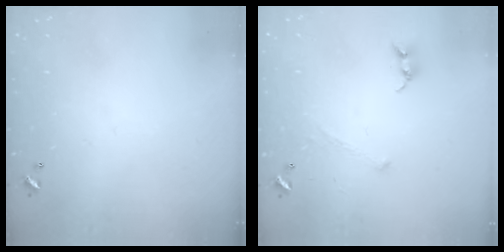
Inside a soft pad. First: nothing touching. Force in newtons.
{"total": 0.6, "press": 0.6, "slide": 0.3}